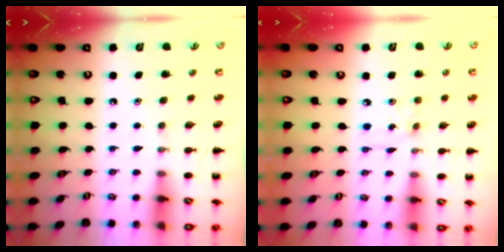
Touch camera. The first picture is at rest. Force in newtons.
{"total": 2.5, "press": 2.4, "slide": 0.8}